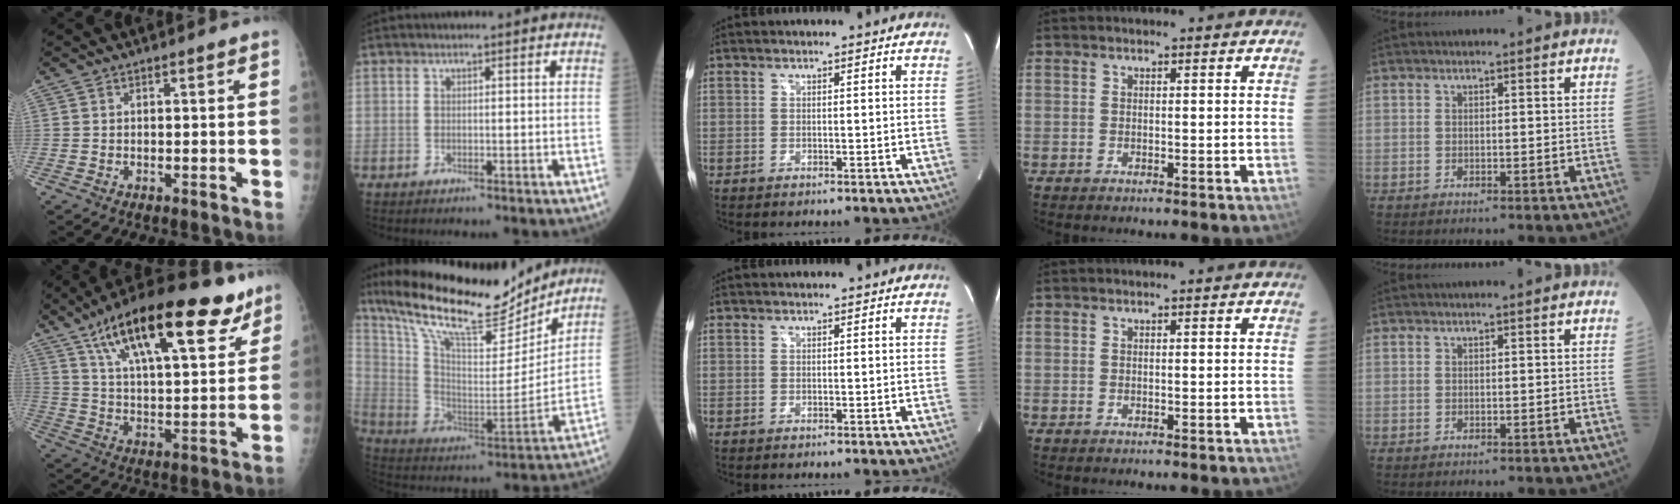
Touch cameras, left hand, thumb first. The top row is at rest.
{"thumb": {"total": 26.6, "force": [15.9, 9.4, 19.2], "torque": [-0.281, -0.032, 0.256]}, "index": {"total": 22.0, "force": [18.7, 4.4, 10.7], "torque": [-0.199, -0.011, 0.314]}}